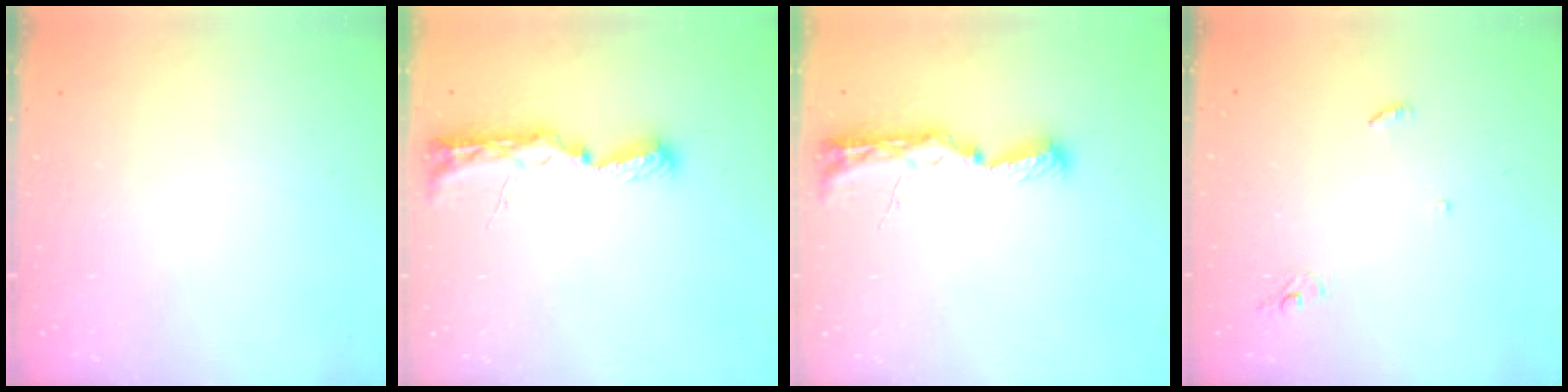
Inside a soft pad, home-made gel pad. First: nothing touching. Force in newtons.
{"total": 8.8, "press": 8.8, "slide": 1.0}
{"total": 8.8, "press": 8.8, "slide": 1.0}
{"total": 3.2, "press": 3.2, "slide": 0.2}